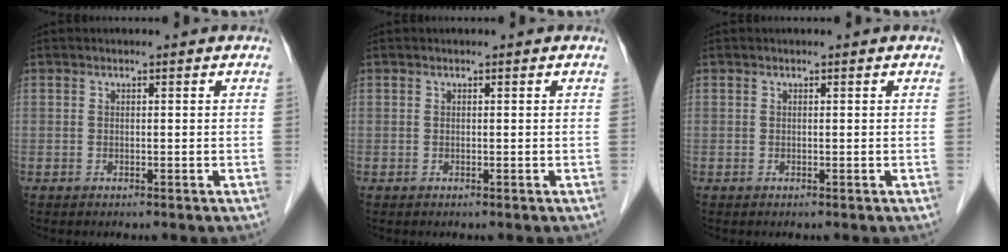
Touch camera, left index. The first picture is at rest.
{"total": 0.0}
{"total": 0.0}